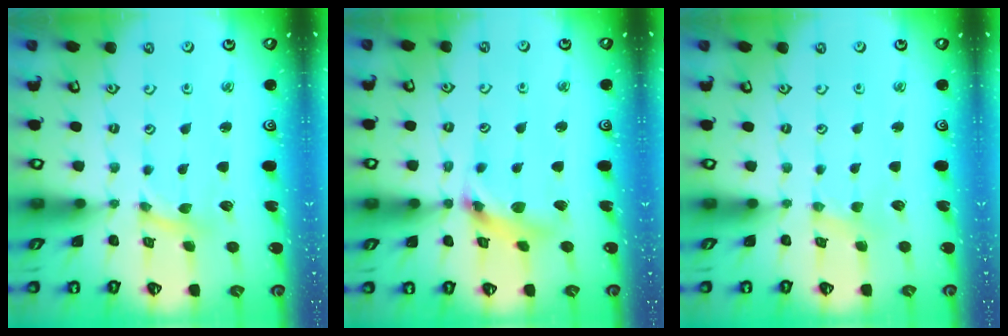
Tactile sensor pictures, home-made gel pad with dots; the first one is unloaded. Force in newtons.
{"total": 12.1, "press": 12.1, "slide": 1.4}
{"total": 0.0}